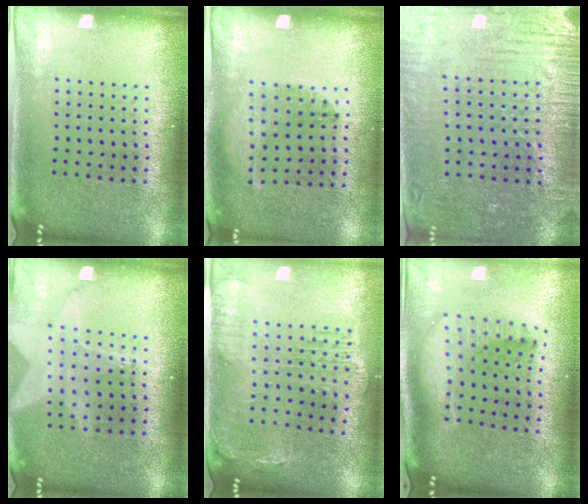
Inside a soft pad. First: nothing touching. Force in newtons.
{"total": 1.2, "press": 1.0, "slide": 0.7}
{"total": 3.5, "press": 3.2, "slide": 1.3}
{"total": 1.3, "press": 1.3, "slide": 0.1}
{"total": 1.5, "press": 1.4, "slide": 0.4}
{"total": 2.1, "press": 1.6, "slide": 1.3}